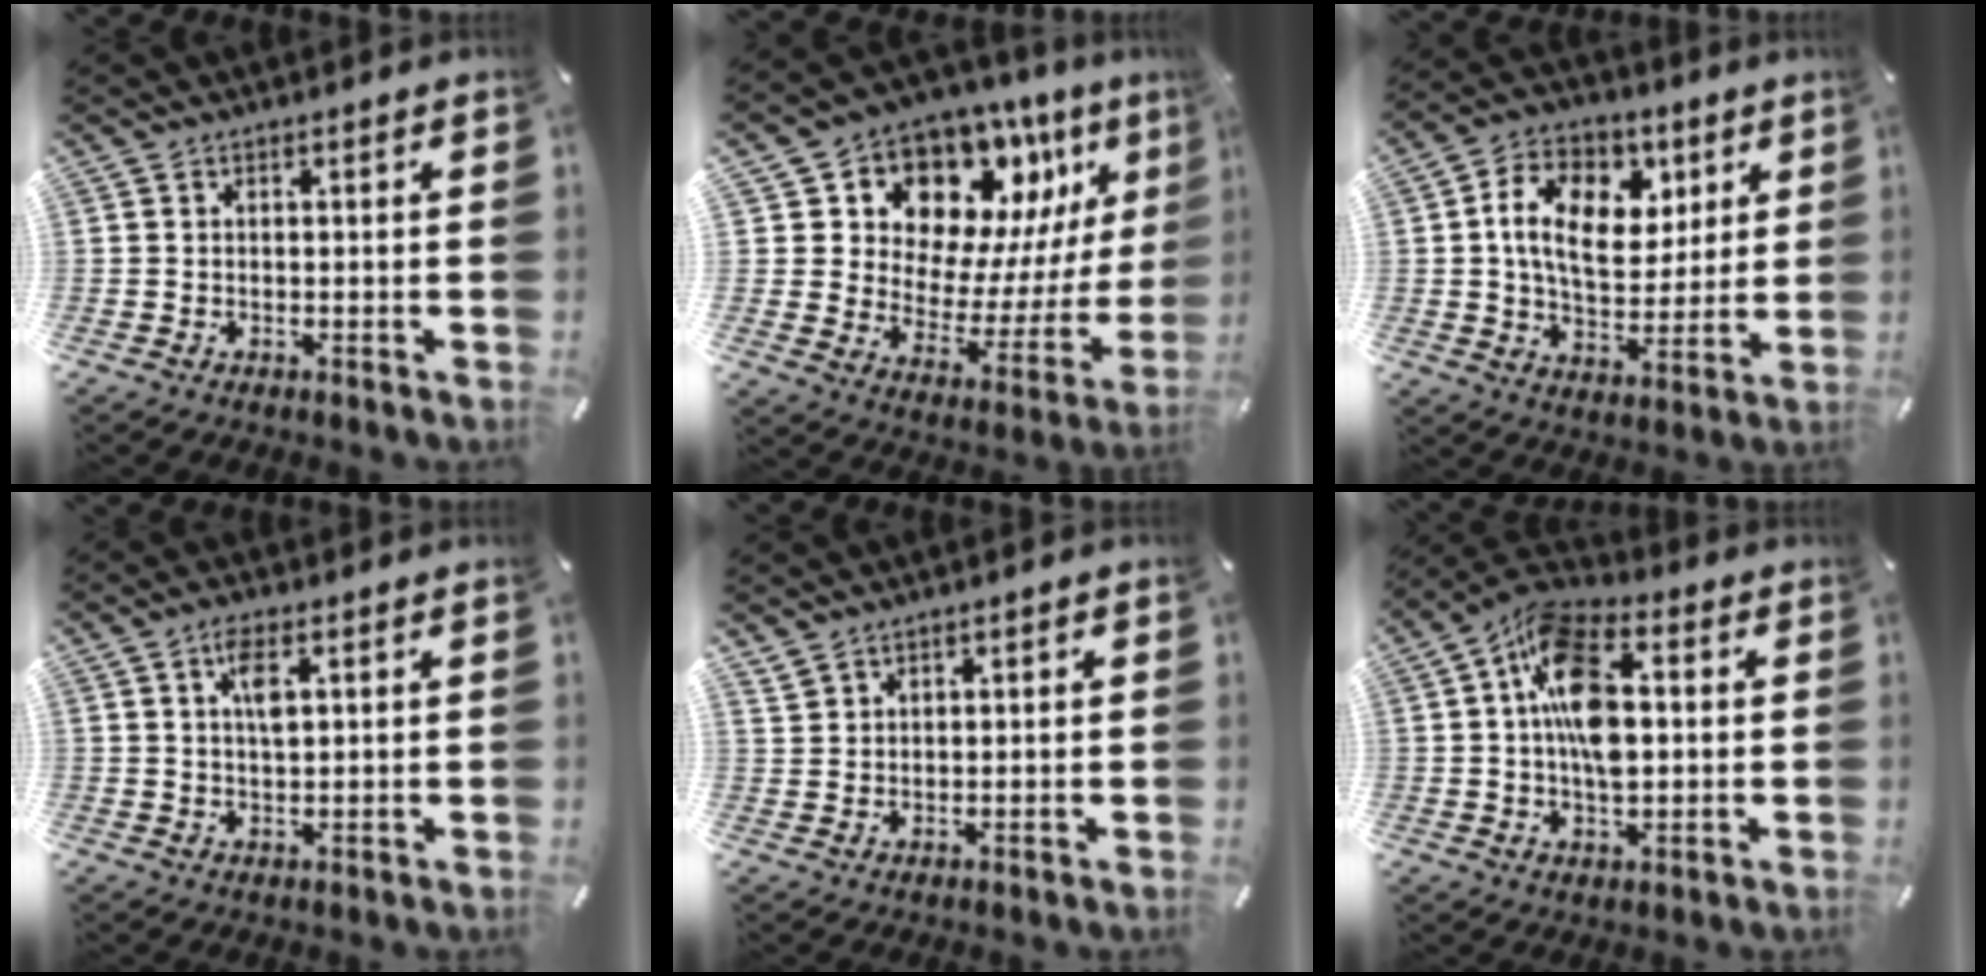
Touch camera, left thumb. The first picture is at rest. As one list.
[{"total": 13.8, "force": [10.5, 8.3, 3.3], "torque": [-0.045, -0.115, 0.183]}, {"total": 14.9, "force": [4.1, 10.6, 9.6], "torque": [-0.152, 0.005, 0.078]}, {"total": 4.8, "force": [1.9, 1.8, 4.0], "torque": [-0.078, 0.005, 0.029]}, {"total": 2.0, "force": [1.6, 1.2, 0.3], "torque": [-0.006, -0.001, 0.032]}, {"total": 14.4, "force": [1.4, 8.5, 11.5], "torque": [-0.217, 0.001, 0.022]}]